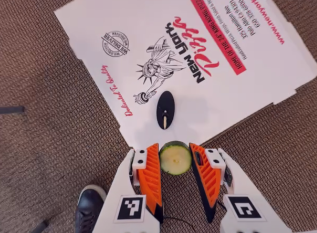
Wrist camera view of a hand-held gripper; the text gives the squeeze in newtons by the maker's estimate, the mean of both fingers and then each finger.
{"total": 7.0, "left": 7.0, "right": 7.0}